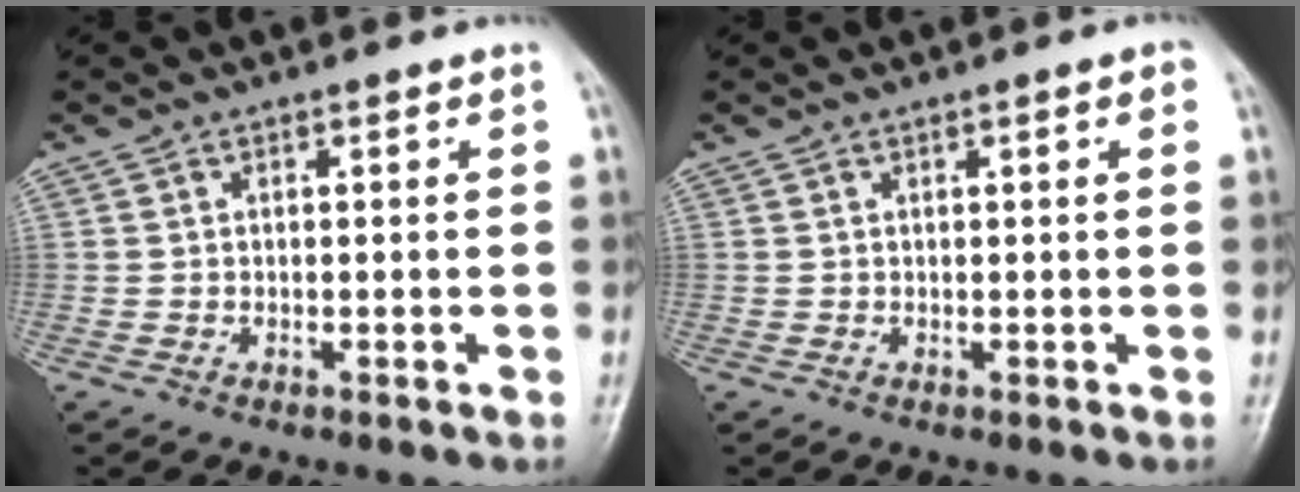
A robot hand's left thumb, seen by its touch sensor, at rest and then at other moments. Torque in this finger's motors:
{"motor_torque": [-0.17, -0.07, -0.28, -0.23, 0.00]}